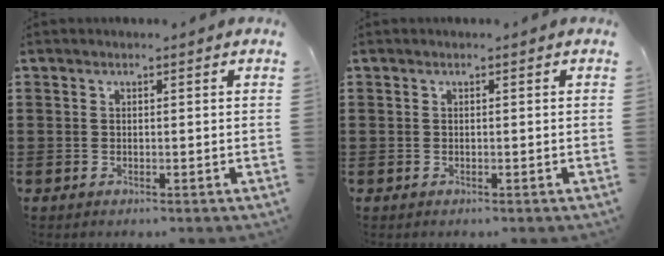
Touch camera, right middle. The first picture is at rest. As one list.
[{"total": 0.0}]